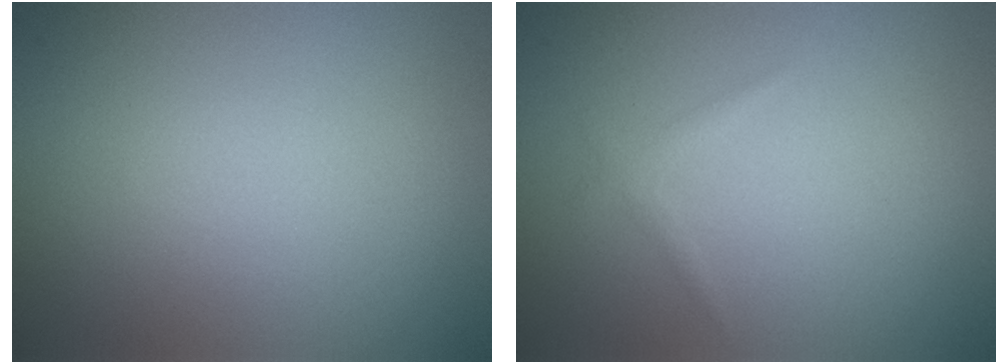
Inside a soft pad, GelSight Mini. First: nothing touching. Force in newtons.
{"total": 0.8, "press": 0.8, "slide": 0.1}